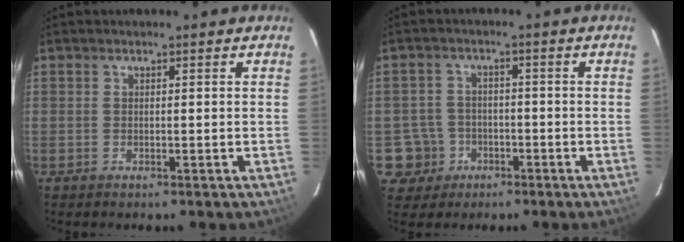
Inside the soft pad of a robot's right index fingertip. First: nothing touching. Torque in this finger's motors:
{"motor_torque": [-0.71, -0.46, -0.40, -0.13]}